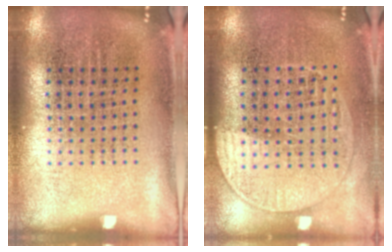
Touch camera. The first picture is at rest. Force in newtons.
{"total": 1.3, "press": 1.2, "slide": 0.5}